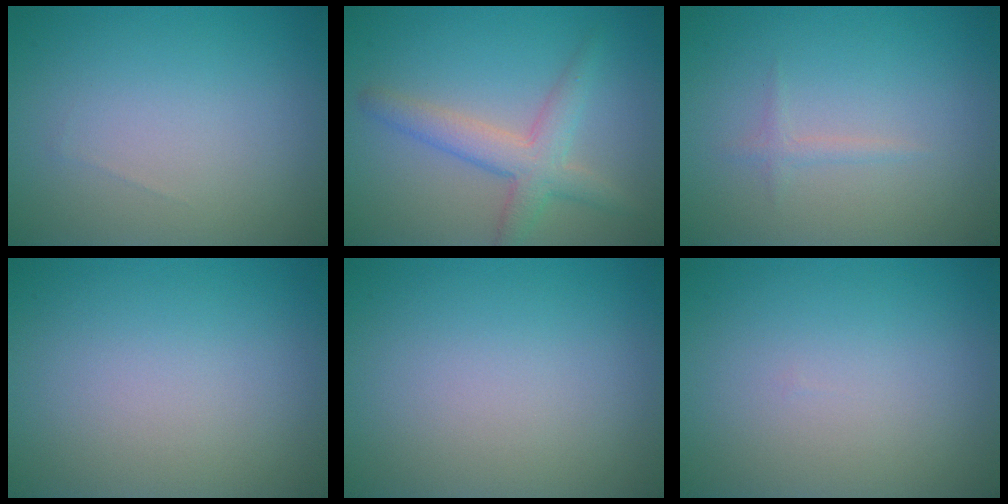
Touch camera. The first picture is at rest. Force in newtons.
{"total": 3.9, "press": 3.9, "slide": 0.1}
{"total": 0.8, "press": 0.8, "slide": 0.1}
{"total": 0.0}
{"total": 0.0}
{"total": 0.0}